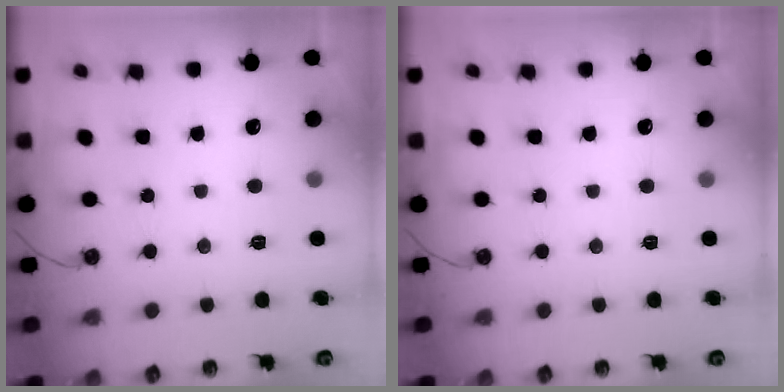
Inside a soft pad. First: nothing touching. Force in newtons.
{"total": 0.0}